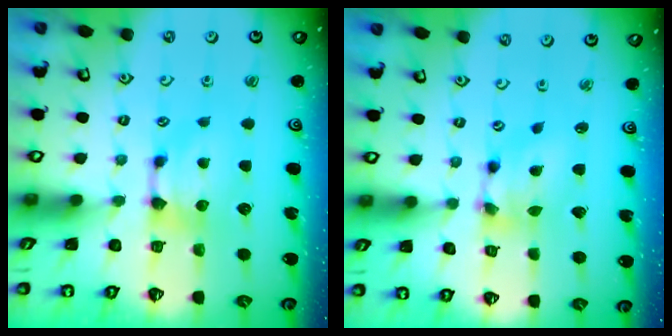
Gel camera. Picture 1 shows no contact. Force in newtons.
{"total": 3.9, "press": 3.5, "slide": 1.7}